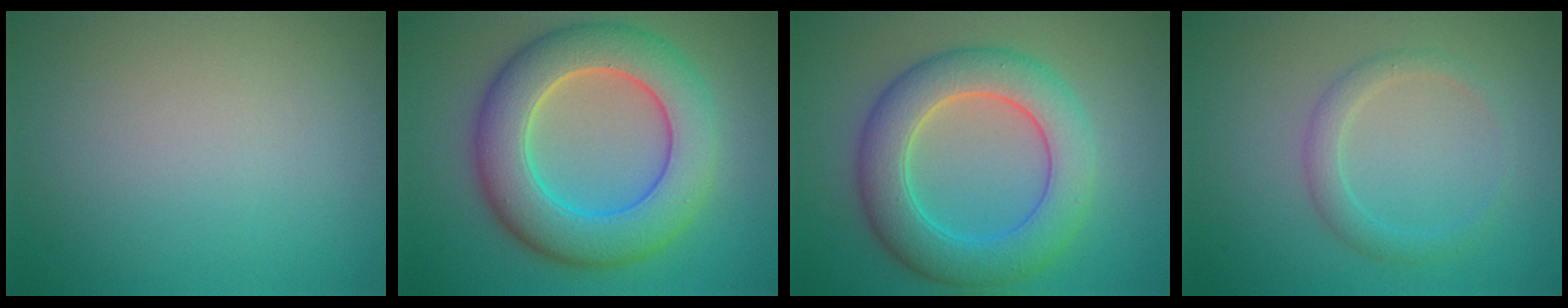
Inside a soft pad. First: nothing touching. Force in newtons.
{"total": 9.3, "press": 9.3, "slide": 0.5}
{"total": 7.3, "press": 7.3, "slide": 0.3}
{"total": 1.9, "press": 1.9, "slide": 0.2}